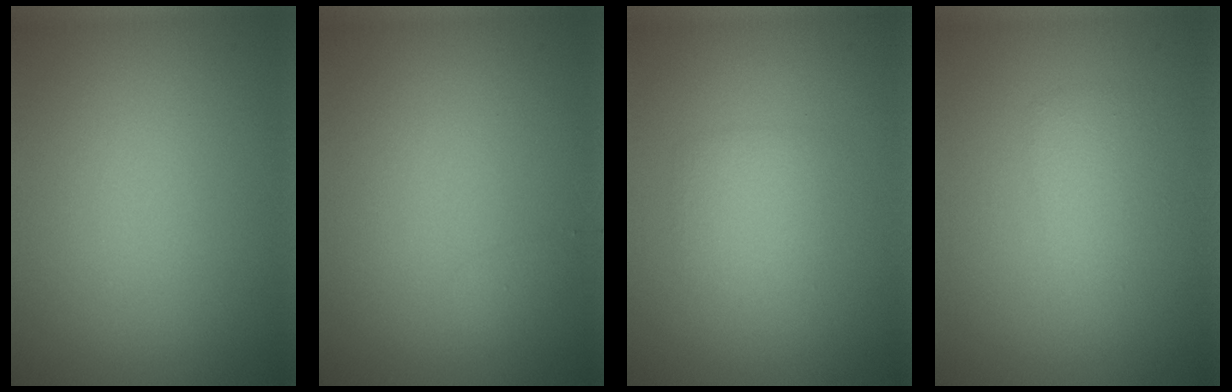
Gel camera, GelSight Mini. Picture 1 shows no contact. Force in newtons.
{"total": 0.6, "press": 0.6, "slide": 0.1}
{"total": 1.9, "press": 1.9, "slide": 0.1}
{"total": 1.9, "press": 1.9, "slide": 0.0}